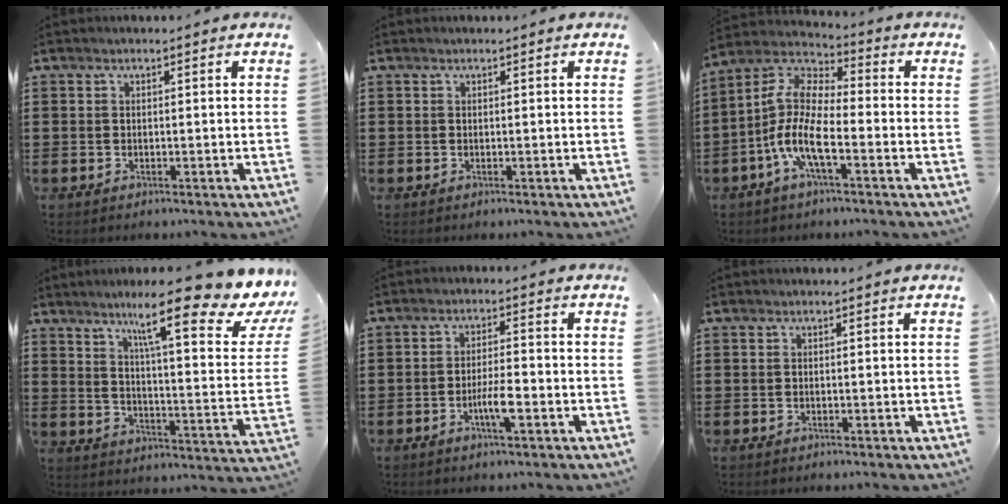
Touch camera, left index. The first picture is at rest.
{"total": 0.0}
{"total": 9.5, "force": [-4.3, 2.7, 8.1], "torque": [-0.216, -0.027, -0.099]}
{"total": 14.5, "force": [9.8, 0.5, 10.7], "torque": [-0.186, -0.062, 0.145]}
{"total": 4.6, "force": [-1.8, 1.0, 4.1], "torque": [-0.075, 0.005, -0.034]}
{"total": 0.0}